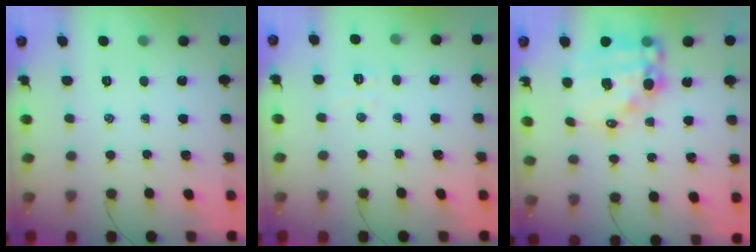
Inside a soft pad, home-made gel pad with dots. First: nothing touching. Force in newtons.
{"total": 4.5, "press": 4.4, "slide": 1.1}
{"total": 17.1, "press": 16.6, "slide": 4.1}